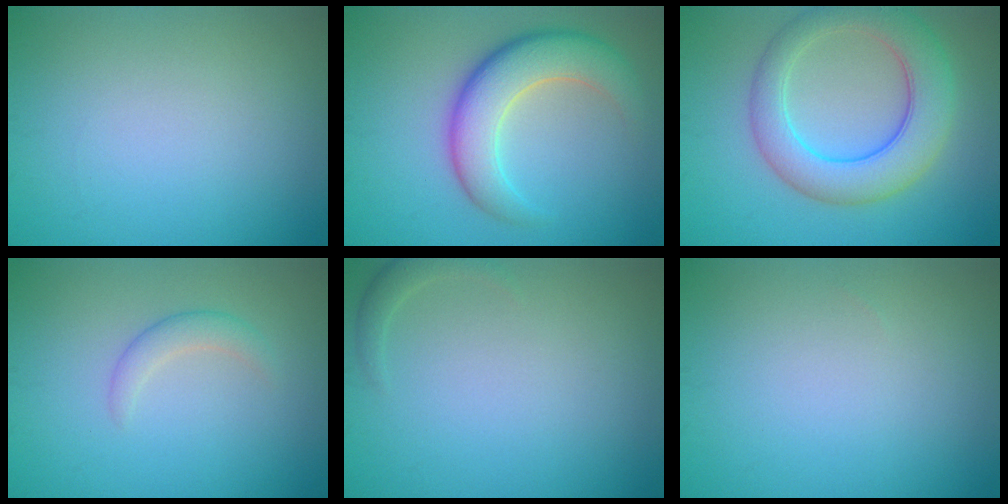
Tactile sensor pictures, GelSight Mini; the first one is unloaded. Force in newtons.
{"total": 6.6, "press": 6.5, "slide": 0.5}
{"total": 7.1, "press": 7.1, "slide": 0.2}
{"total": 1.7, "press": 1.7, "slide": 0.1}
{"total": 1.2, "press": 1.2, "slide": 0.2}
{"total": 0.0}